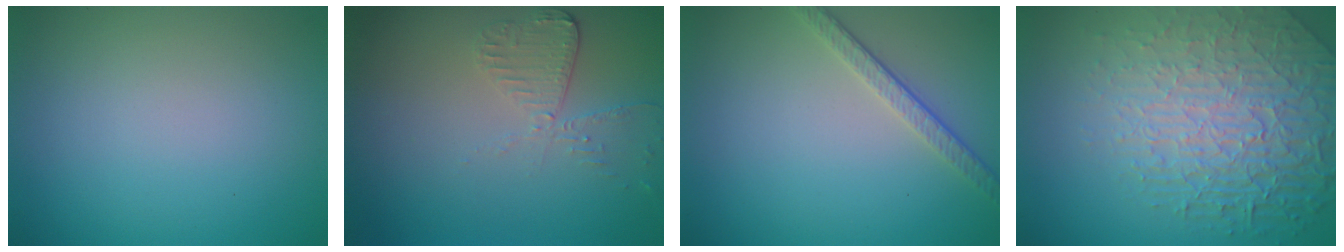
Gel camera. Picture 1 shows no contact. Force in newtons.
{"total": 2.7, "press": 2.4, "slide": 1.2}
{"total": 2.5, "press": 2.1, "slide": 1.4}
{"total": 8.3, "press": 6.0, "slide": 5.7}